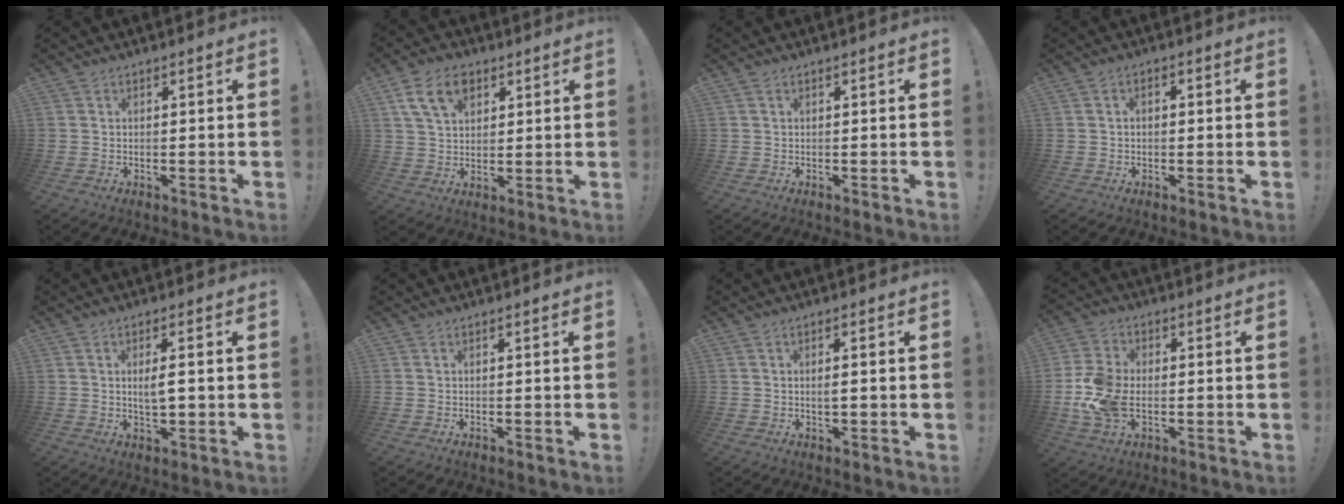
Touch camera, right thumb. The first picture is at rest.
{"total": 11.6, "force": [5.8, 7.9, 6.3], "torque": [-0.105, -0.010, 0.111]}
{"total": 0.0}
{"total": 1.5, "force": [-0.7, 1.0, 1.0], "torque": [-0.013, 0.005, -0.014]}
{"total": 4.6, "force": [0.5, 1.2, 4.5], "torque": [-0.069, -0.005, 0.005]}
{"total": 0.0}
{"total": 1.7, "force": [-0.1, 0.0, 1.7], "torque": [-0.026, -0.002, -0.004]}
{"total": 12.7, "force": [-2.6, 8.5, 9.1], "torque": [-0.182, 0.006, -0.045]}